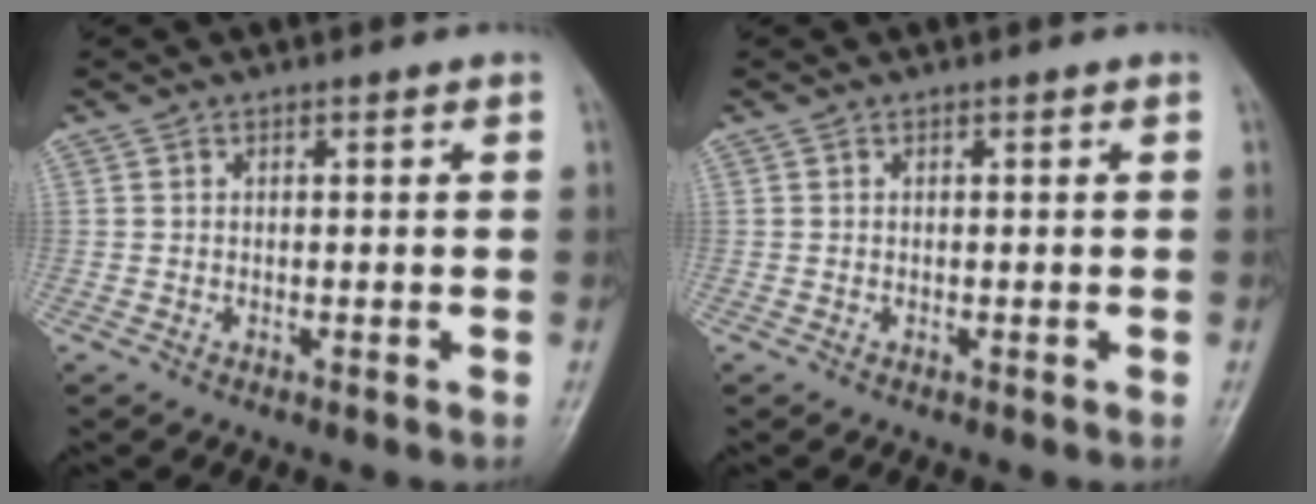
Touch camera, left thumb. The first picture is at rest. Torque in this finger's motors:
{"motor_torque": [-0.12, -0.12, 0.06, 0.06, 0.00]}